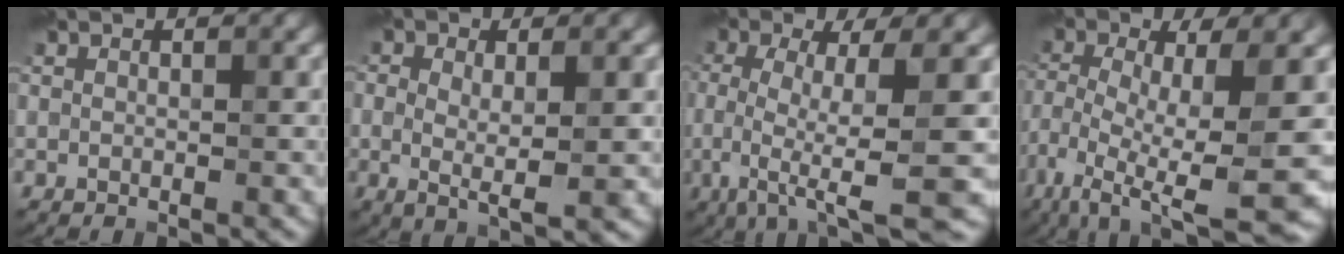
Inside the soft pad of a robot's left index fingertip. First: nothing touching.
{"total": 4.2, "force": [-0.1, 1.6, 3.9], "torque": [-0.068, 0.003, -0.001]}
{"total": 9.2, "force": [-2.4, 2.2, 8.6], "torque": [-0.152, -0.010, -0.043]}
{"total": 12.5, "force": [-5.3, 3.4, 10.8], "torque": [-0.195, -0.010, -0.091]}